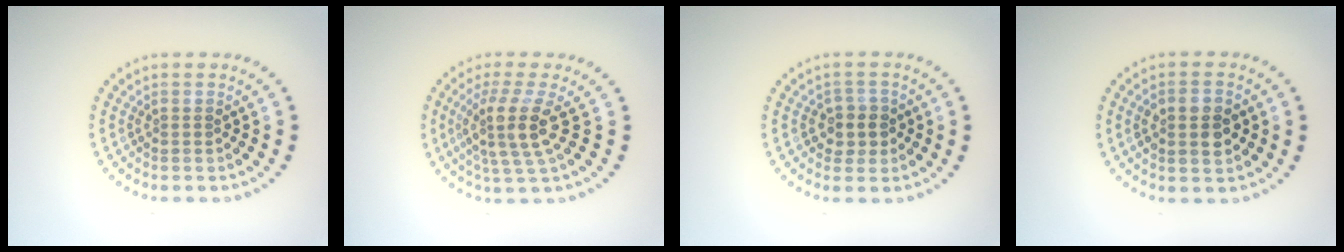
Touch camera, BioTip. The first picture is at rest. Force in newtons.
{"total": 4.3, "press": 3.3, "slide": 2.7}
{"total": 2.4, "press": 2.2, "slide": 0.9}
{"total": 3.8, "press": 3.8, "slide": 0.2}